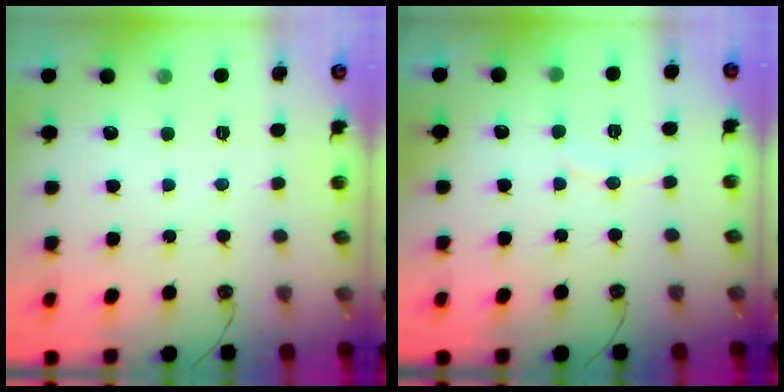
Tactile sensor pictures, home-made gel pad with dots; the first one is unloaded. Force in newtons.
{"total": 4.4, "press": 4.4, "slide": 0.3}